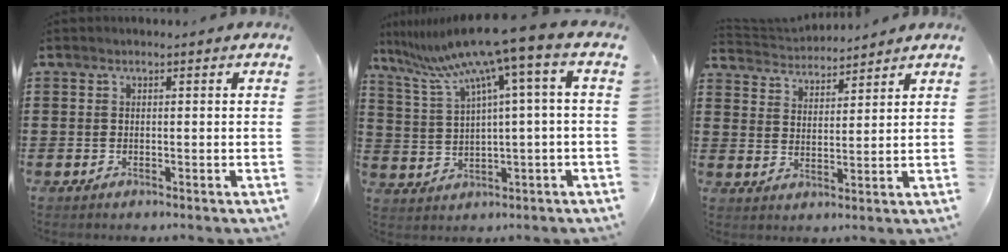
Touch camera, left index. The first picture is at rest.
{"total": 8.5, "force": [5.1, -0.4, 6.7], "torque": [-0.156, -0.040, 0.079]}
{"total": 3.4, "force": [3.3, 0.5, -0.2], "torque": [-0.013, -0.015, 0.059]}